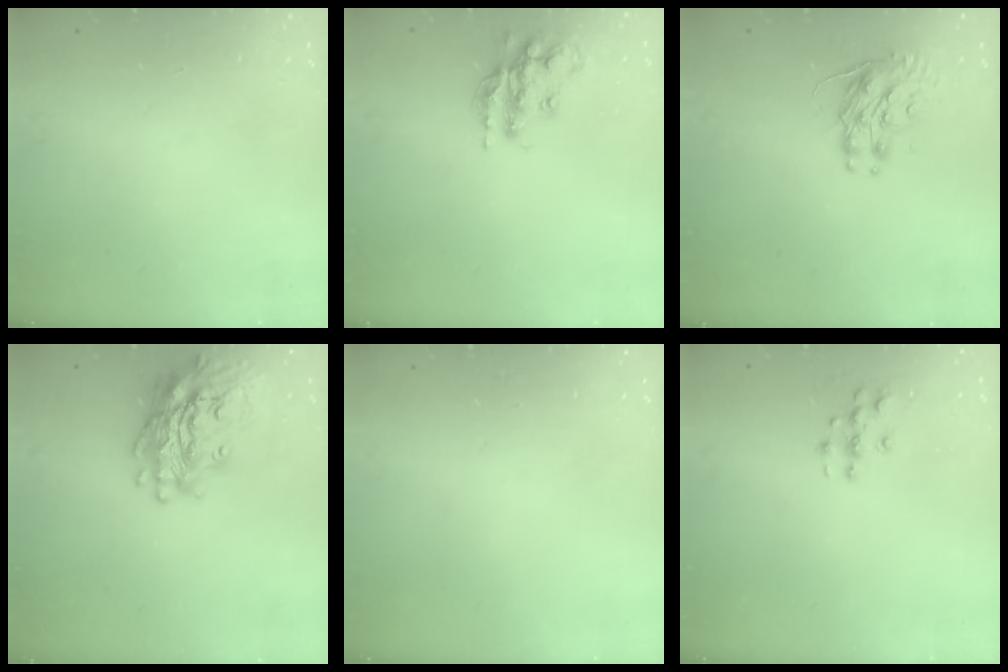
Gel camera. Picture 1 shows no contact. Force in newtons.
{"total": 16.0, "press": 16.0, "slide": 1.2}
{"total": 8.9, "press": 8.9, "slide": 0.3}
{"total": 19.4, "press": 19.2, "slide": 3.0}
{"total": 0.0}
{"total": 4.3, "press": 4.3, "slide": 0.6}